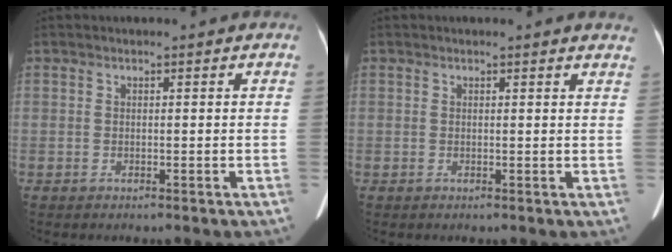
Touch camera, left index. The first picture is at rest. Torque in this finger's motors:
{"motor_torque": [0.17, -0.28, 0.04, 0.01]}